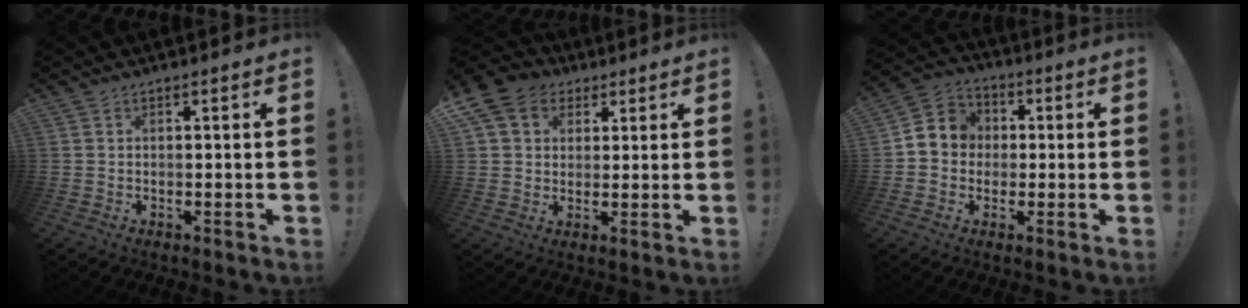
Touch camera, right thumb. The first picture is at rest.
{"total": 10.4, "force": [4.2, 8.5, 4.2], "torque": [-0.073, -0.018, 0.085]}
{"total": 7.8, "force": [-0.3, 7.6, 2.0], "torque": [-0.021, 0.013, 0.002]}